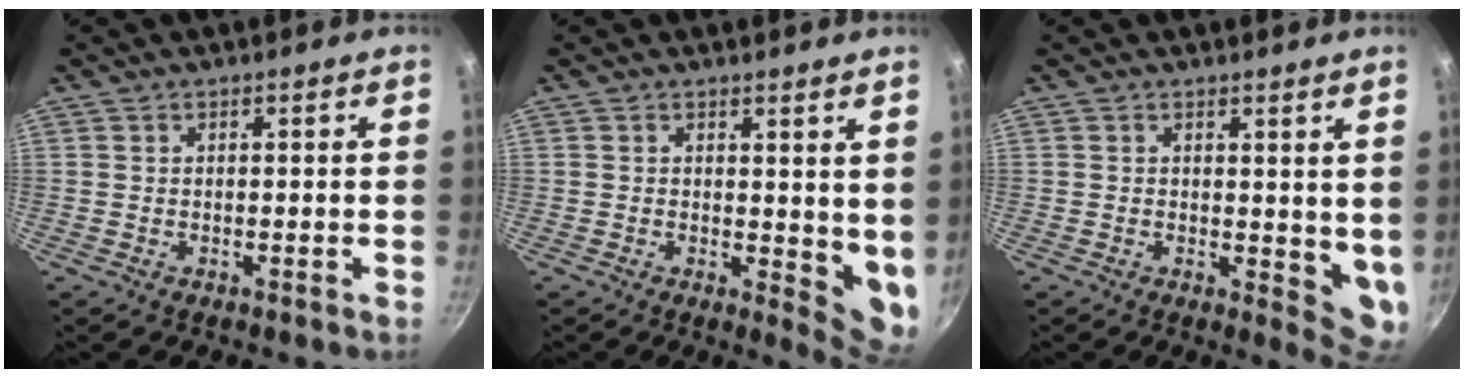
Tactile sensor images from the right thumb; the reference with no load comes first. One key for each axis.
{"total": 6.5, "fx": 1.7, "fy": 3.2, "fz": 5.4, "tx": -0.060, "ty": -0.026, "tz": 0.023}
{"total": 5.8, "fx": 1.7, "fy": 3.0, "fz": 4.6, "tx": -0.051, "ty": -0.023, "tz": 0.022}